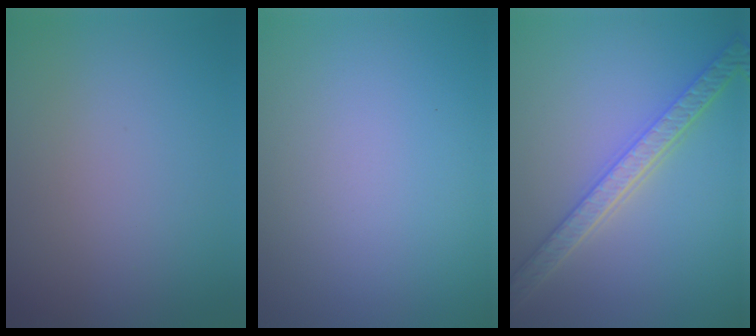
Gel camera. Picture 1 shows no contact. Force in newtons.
{"total": 0.0}
{"total": 4.5, "press": 4.0, "slide": 2.1}